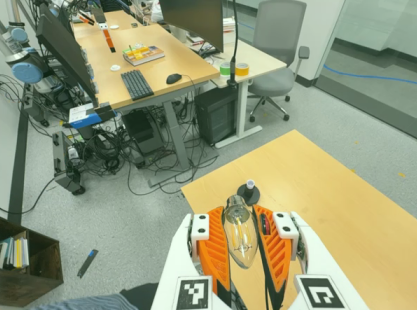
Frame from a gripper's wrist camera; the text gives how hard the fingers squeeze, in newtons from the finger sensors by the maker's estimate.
{"total": 23.5, "left": 24.8, "right": 22.3}